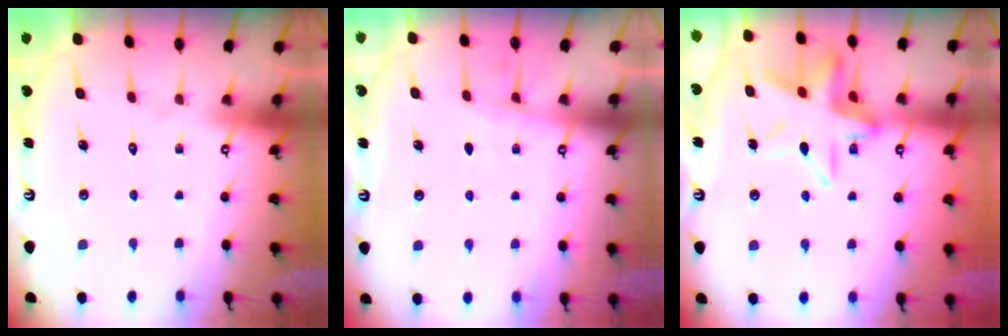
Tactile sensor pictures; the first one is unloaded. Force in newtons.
{"total": 3.8, "press": 3.8, "slide": 0.5}
{"total": 14.9, "press": 14.9, "slide": 1.5}